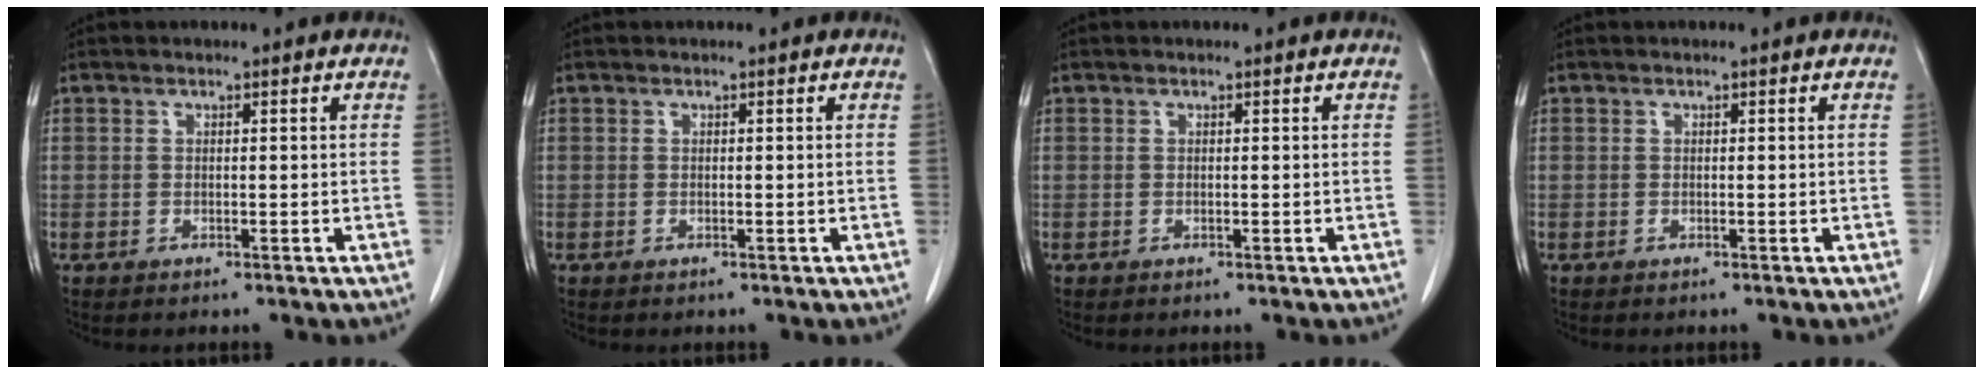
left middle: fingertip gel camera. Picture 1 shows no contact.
{"total": 0.0}
{"total": 0.0}
{"total": 0.0}